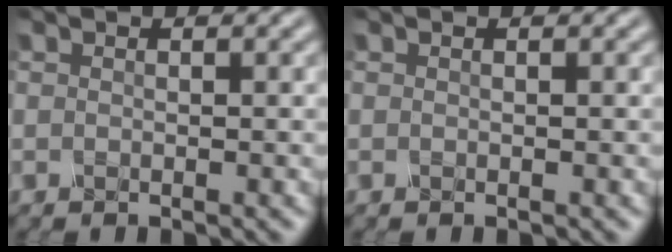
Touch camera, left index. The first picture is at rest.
{"total": 0.0}